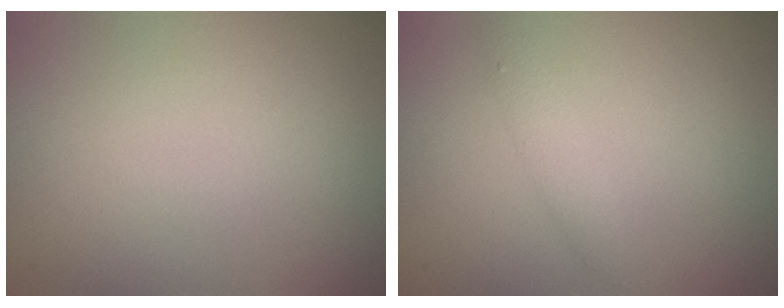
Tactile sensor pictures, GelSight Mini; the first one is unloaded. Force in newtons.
{"total": 1.4, "press": 1.4, "slide": 0.0}